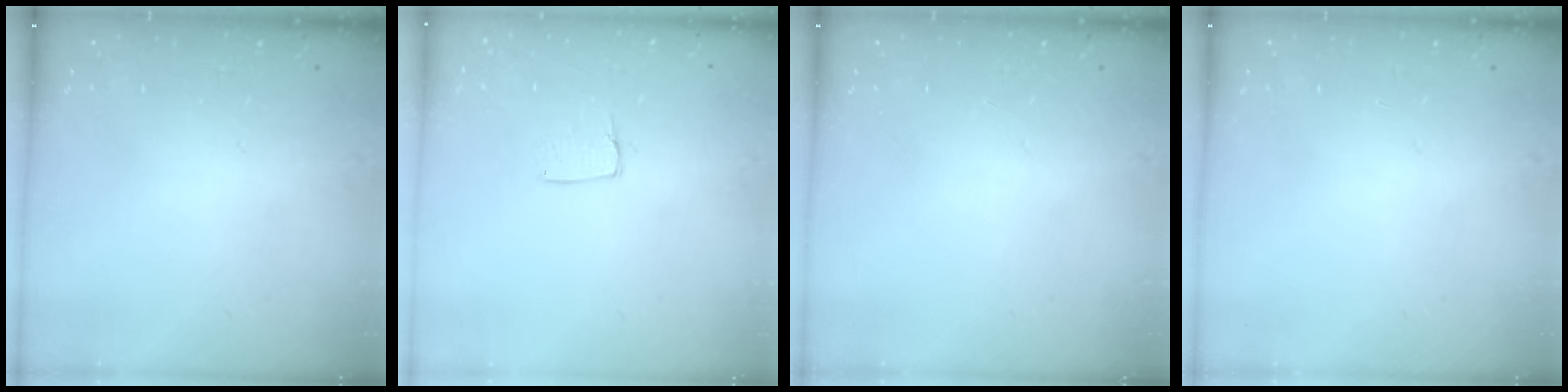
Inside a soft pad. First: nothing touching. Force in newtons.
{"total": 4.4, "press": 4.4, "slide": 0.3}
{"total": 0.0}
{"total": 0.0}